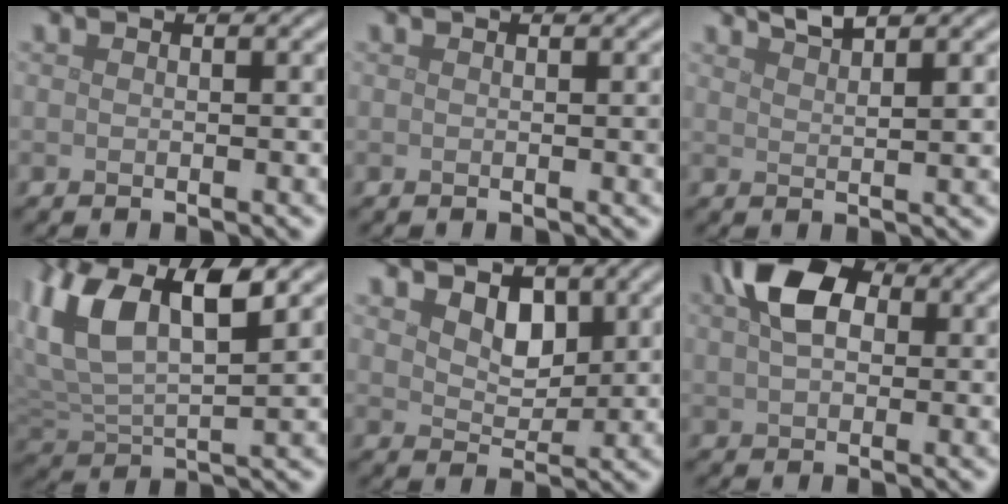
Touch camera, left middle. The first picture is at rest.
{"total": 1.0, "force": [0.4, 0.1, 0.9], "torque": [-0.008, 0.004, 0.006]}
{"total": 2.4, "force": [1.9, 0.4, 1.4], "torque": [-0.007, 0.006, 0.031]}
{"total": 9.3, "force": [4.5, 4.0, 7.1], "torque": [-0.151, 0.014, 0.076]}
{"total": 2.8, "force": [1.5, 1.8, 1.5], "torque": [-0.039, -0.009, 0.022]}
{"total": 6.5, "force": [2.2, 4.1, 4.4], "torque": [-0.095, 0.011, 0.028]}